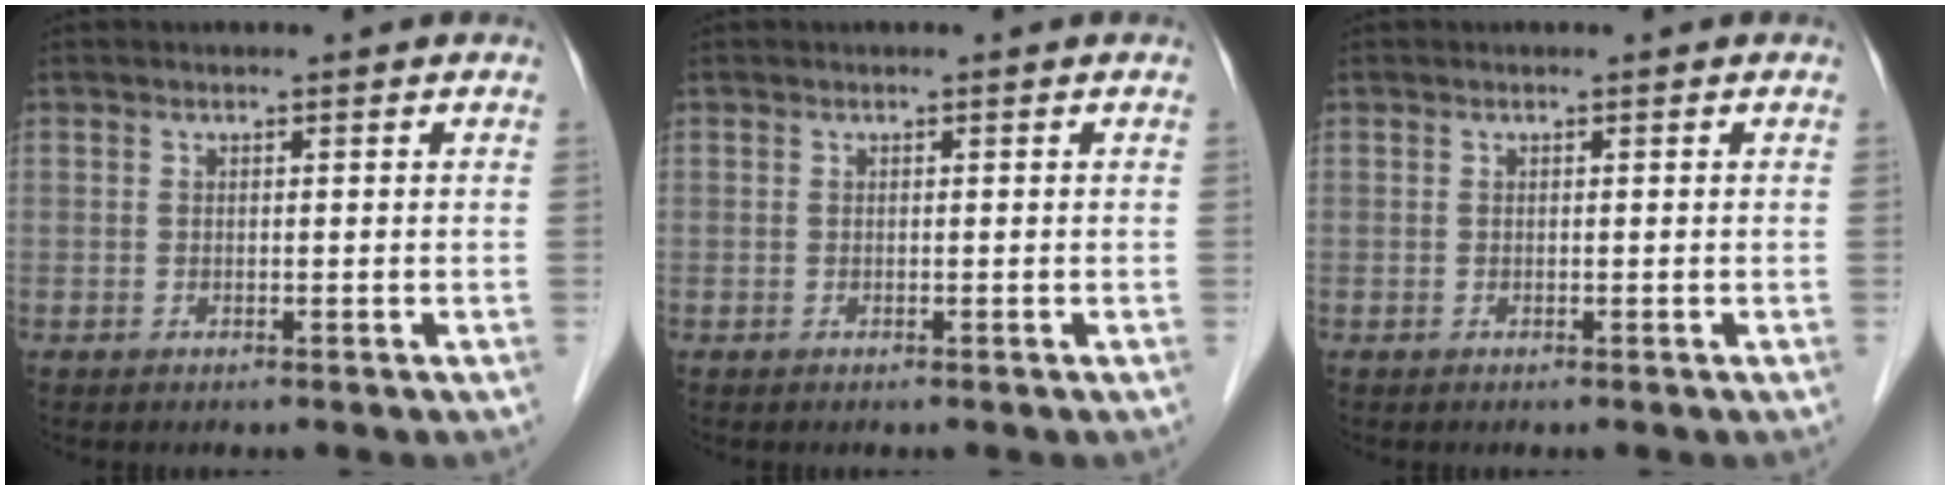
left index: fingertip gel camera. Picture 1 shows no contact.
{"total": 0.0}
{"total": 0.0}